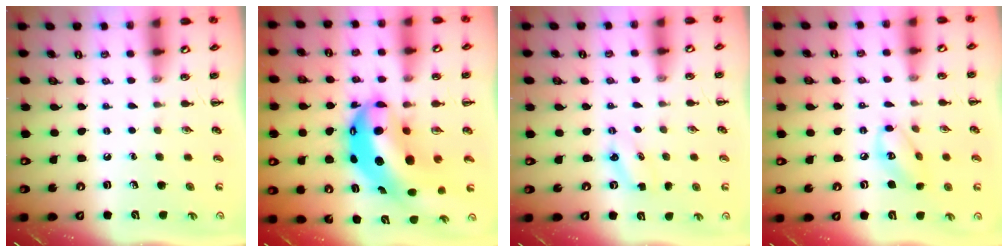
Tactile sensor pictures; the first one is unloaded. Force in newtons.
{"total": 15.2, "press": 14.7, "slide": 4.0}
{"total": 2.9, "press": 2.8, "slide": 0.7}
{"total": 8.0, "press": 7.9, "slide": 0.8}